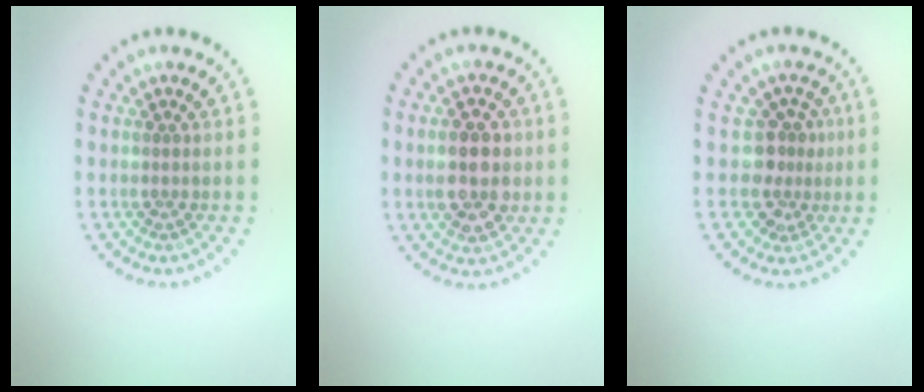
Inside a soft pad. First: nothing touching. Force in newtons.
{"total": 5.0, "press": 5.0, "slide": 0.2}
{"total": 2.7, "press": 2.2, "slide": 1.7}